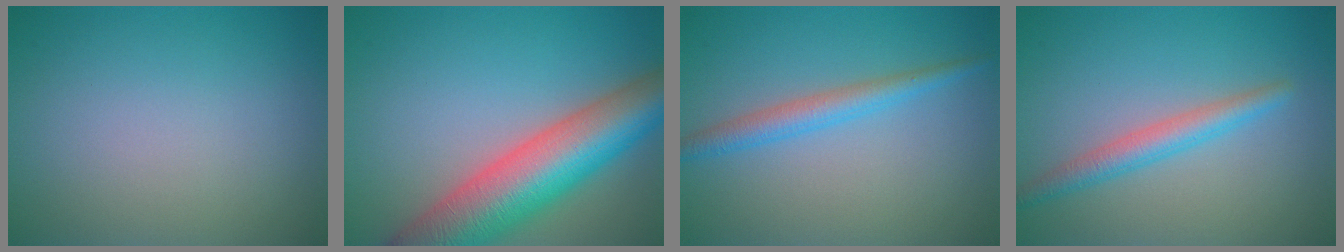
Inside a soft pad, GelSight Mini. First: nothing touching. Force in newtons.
{"total": 10.9, "press": 10.9, "slide": 0.5}
{"total": 2.6, "press": 2.6, "slide": 0.1}
{"total": 2.8, "press": 2.8, "slide": 0.0}